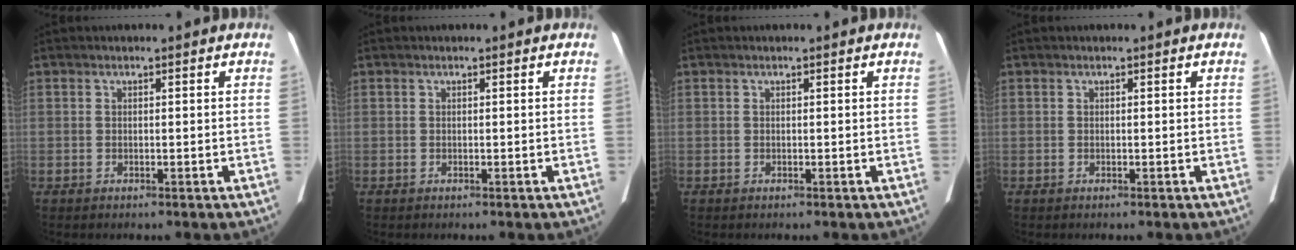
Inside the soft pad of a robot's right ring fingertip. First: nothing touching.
{"total": 0.0}
{"total": 0.0}
{"total": 0.0}